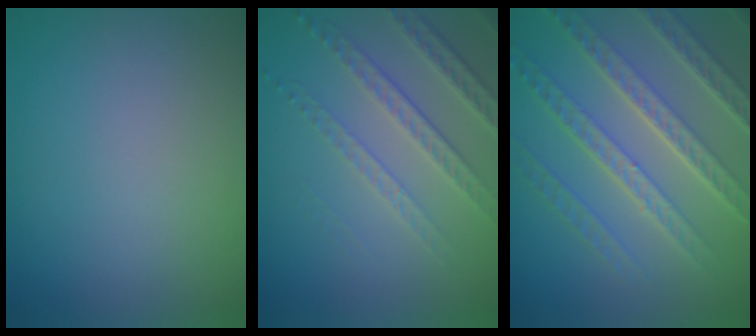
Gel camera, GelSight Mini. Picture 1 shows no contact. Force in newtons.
{"total": 3.4, "press": 3.2, "slide": 1.3}
{"total": 7.6, "press": 5.5, "slide": 5.2}